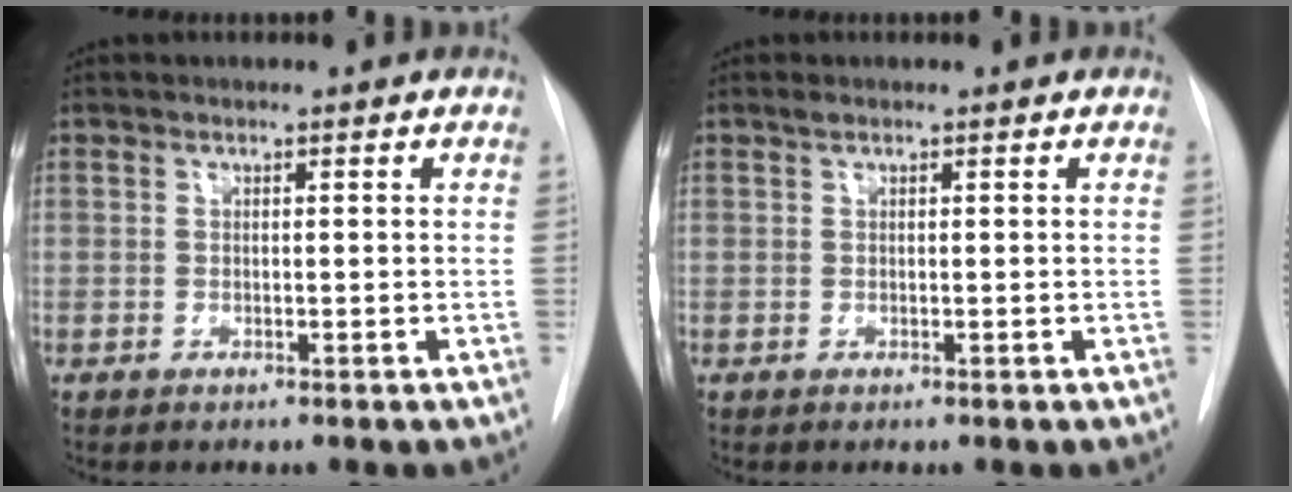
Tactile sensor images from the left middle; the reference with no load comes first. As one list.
[{"total": 0.5, "force": [0.4, 0.2, 0.3], "torque": [-0.009, 0.006, 0.008]}]